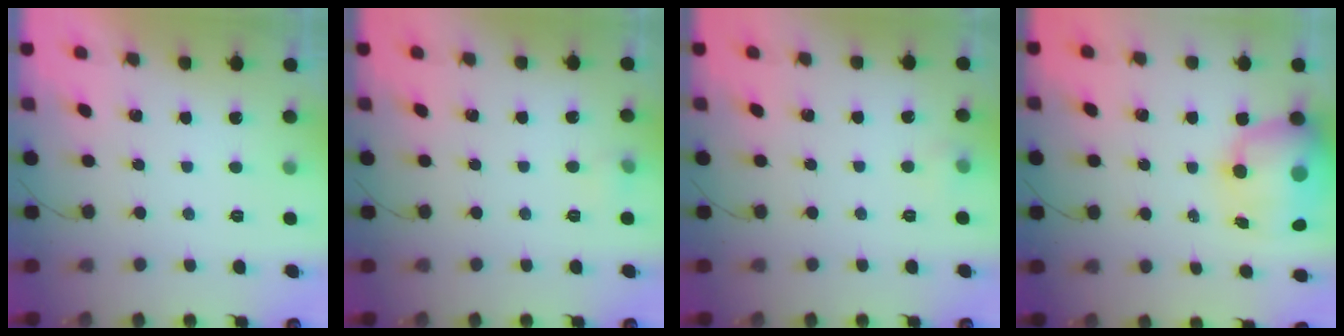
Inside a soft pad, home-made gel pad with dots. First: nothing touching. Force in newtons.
{"total": 4.3, "press": 4.0, "slide": 1.5}
{"total": 4.3, "press": 4.1, "slide": 1.4}
{"total": 15.1, "press": 14.6, "slide": 3.9}